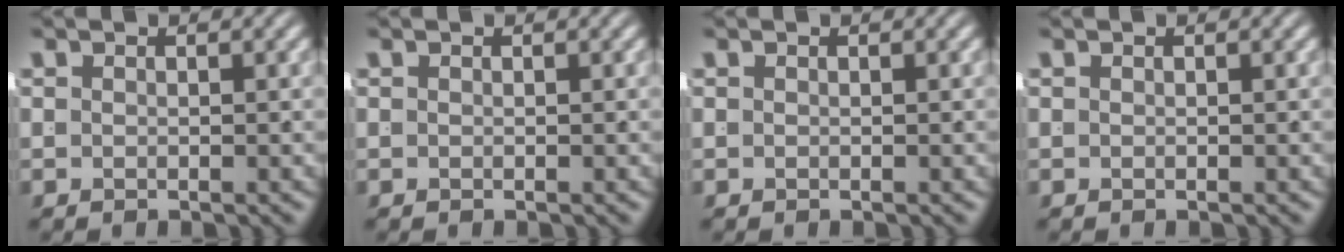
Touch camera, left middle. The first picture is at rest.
{"total": 0.0}
{"total": 0.0}
{"total": 0.0}